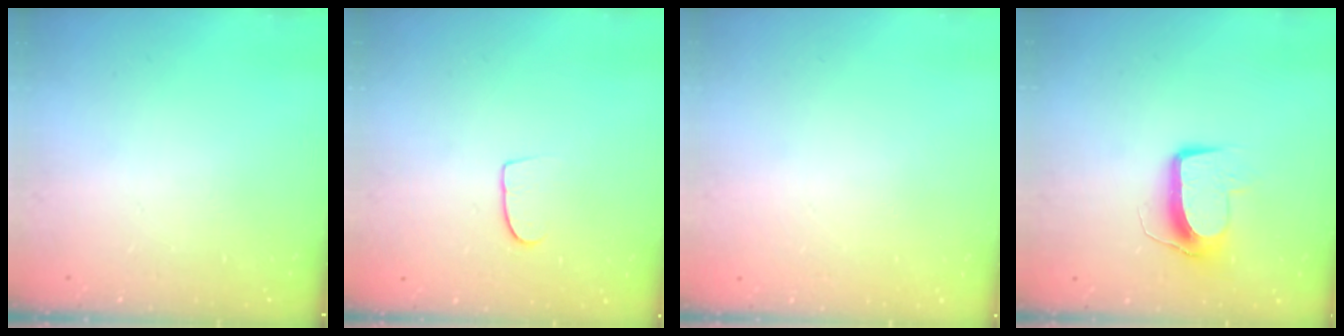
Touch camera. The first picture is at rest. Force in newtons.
{"total": 6.8, "press": 6.8, "slide": 0.6}
{"total": 0.0}
{"total": 9.7, "press": 9.7, "slide": 0.6}